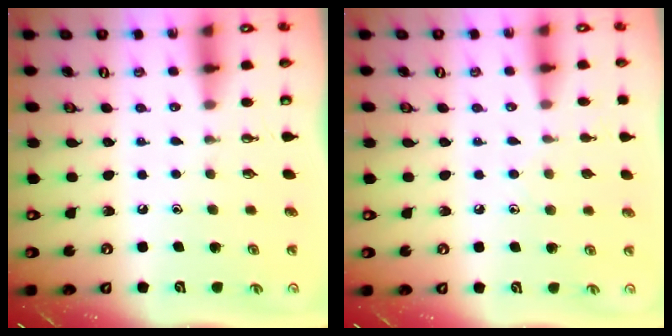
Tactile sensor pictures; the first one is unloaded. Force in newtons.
{"total": 6.2, "press": 6.1, "slide": 0.6}